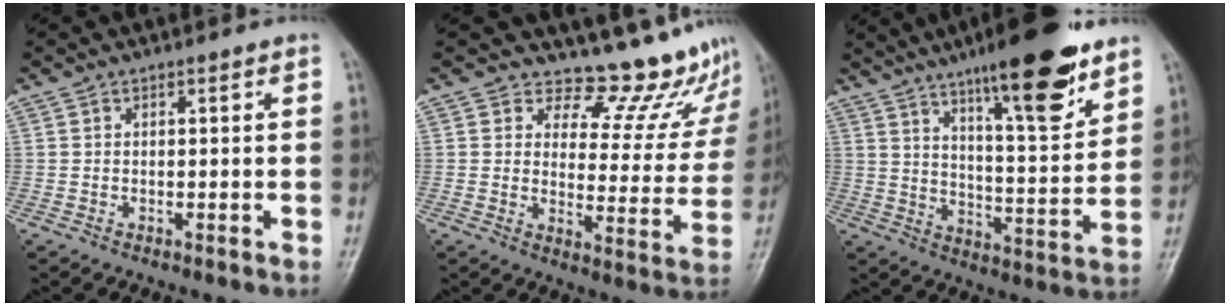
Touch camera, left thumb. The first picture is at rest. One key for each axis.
{"total": 13.0, "fx": 12.1, "fy": 4.3, "fz": 1.8, "tx": 0.020, "ty": -0.126, "tz": 0.136}
{"total": 18.4, "fx": 11.8, "fy": 4.1, "fz": 13.5, "tx": -0.177, "ty": -0.063, "tz": 0.188}